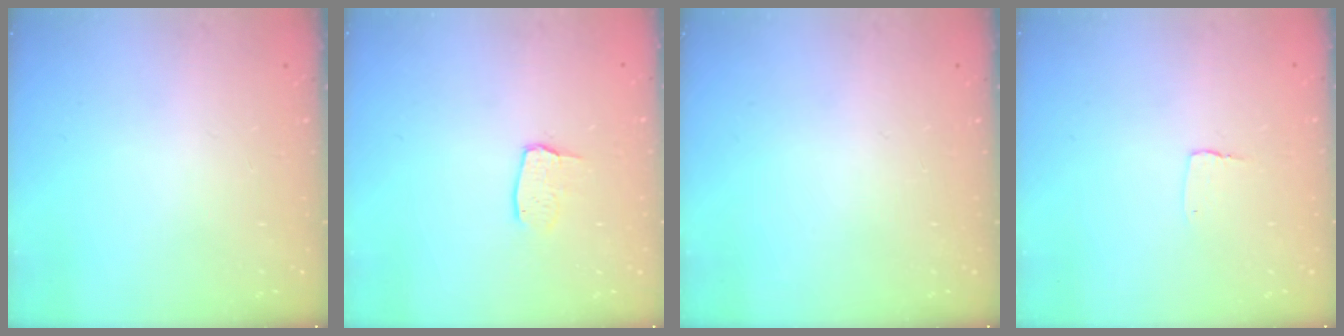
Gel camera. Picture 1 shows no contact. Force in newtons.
{"total": 3.0, "press": 3.0, "slide": 0.2}
{"total": 0.0}
{"total": 2.7, "press": 2.7, "slide": 0.2}